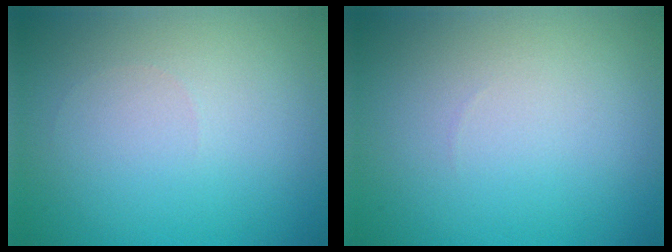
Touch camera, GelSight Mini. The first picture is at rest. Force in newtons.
{"total": 0.0}